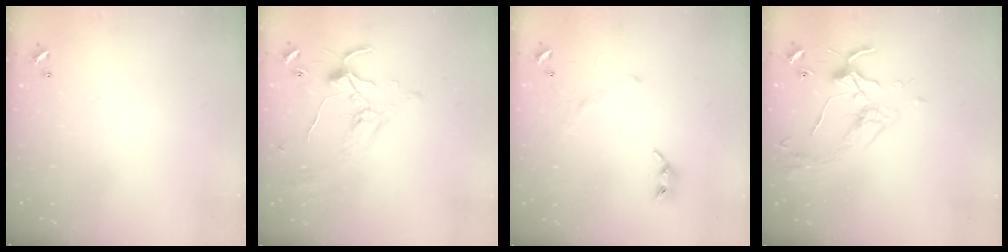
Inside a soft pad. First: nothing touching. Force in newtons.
{"total": 1.0, "press": 0.5, "slide": 0.8}
{"total": 3.2, "press": 3.0, "slide": 1.0}
{"total": 3.9, "press": 3.9, "slide": 0.4}